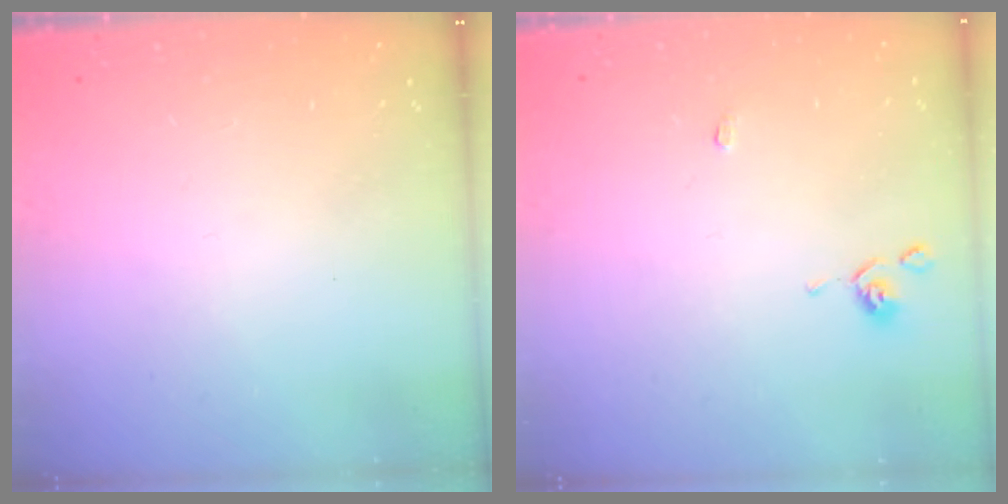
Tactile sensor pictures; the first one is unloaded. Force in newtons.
{"total": 0.9, "press": 0.9, "slide": 0.4}